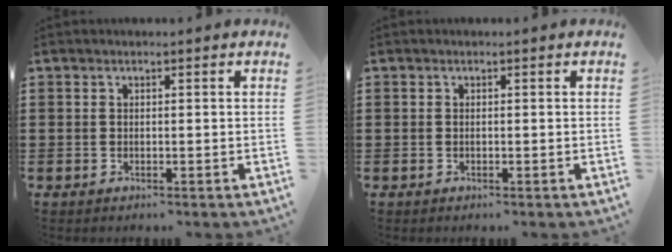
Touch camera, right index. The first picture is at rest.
{"total": 0.0}